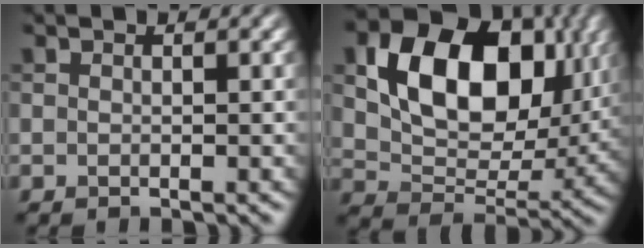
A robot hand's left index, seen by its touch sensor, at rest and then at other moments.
{"total": 13.1, "force": [3.7, 8.7, 9.0], "torque": [-0.151, -0.009, 0.075]}